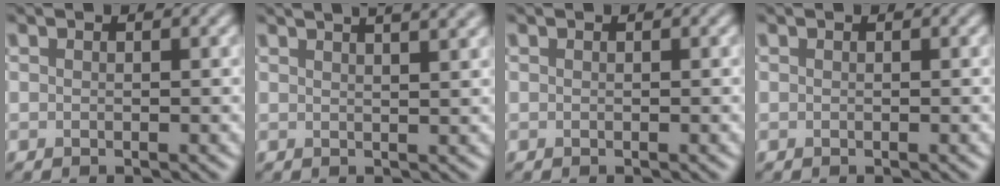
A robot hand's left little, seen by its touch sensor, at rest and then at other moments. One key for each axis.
{"total": 8.0, "fx": 5.3, "fy": 3.4, "fz": 5.0, "tx": -0.021, "ty": 0.057, "tz": 0.031}
{"total": 0.0}
{"total": 0.0}